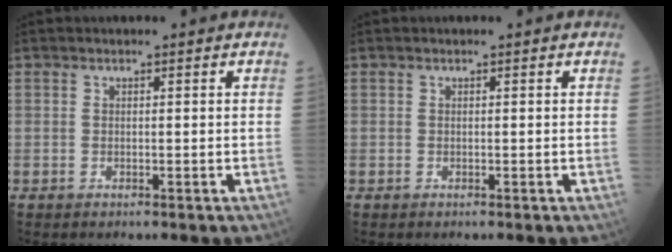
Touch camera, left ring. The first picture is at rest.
{"total": 0.0}